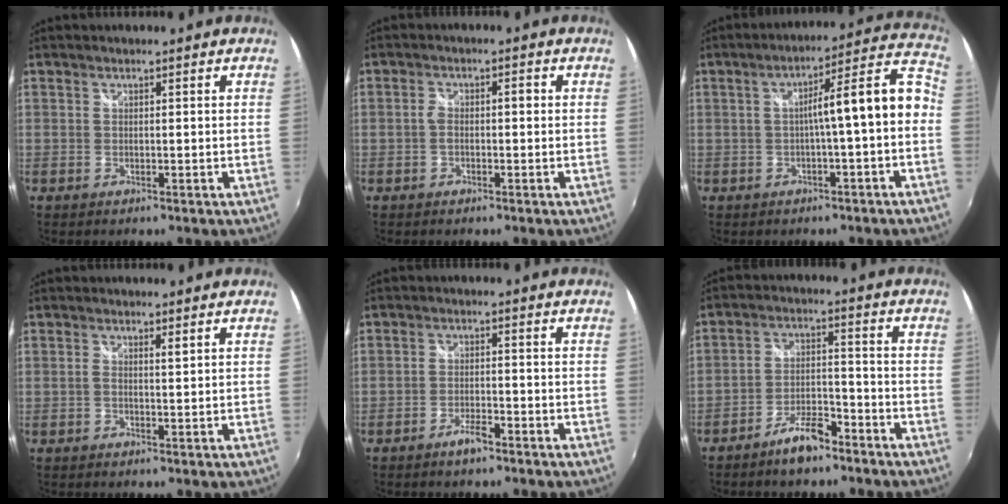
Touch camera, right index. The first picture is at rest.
{"total": 2.6, "force": [-0.4, 1.4, 2.1], "torque": [-0.035, 0.007, -0.011]}
{"total": 10.1, "force": [-1.8, 0.7, 9.9], "torque": [-0.126, 0.039, -0.016]}
{"total": 1.0, "force": [0.4, -0.1, 0.9], "torque": [-0.017, -0.001, 0.006]}
{"total": 3.1, "force": [-2.4, 0.9, 1.8], "torque": [-0.048, 0.000, -0.046]}
{"total": 8.9, "force": [-6.3, 2.7, 5.6], "torque": [-0.118, 0.004, -0.104]}